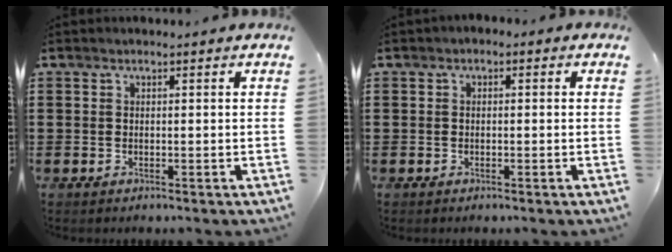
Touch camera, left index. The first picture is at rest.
{"total": 0.8, "force": [-0.6, 0.4, 0.3], "torque": [-0.007, 0.000, -0.013]}